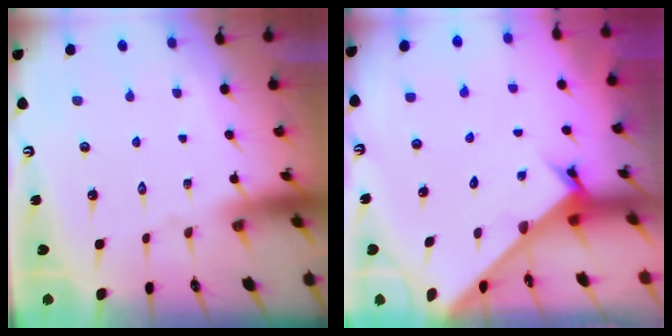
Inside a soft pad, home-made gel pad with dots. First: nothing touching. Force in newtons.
{"total": 2.3, "press": 2.3, "slide": 0.1}